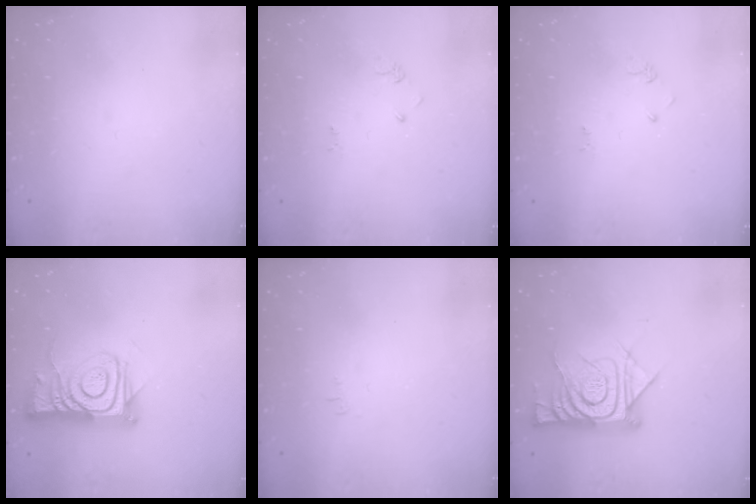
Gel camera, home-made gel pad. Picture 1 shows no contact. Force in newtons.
{"total": 2.6, "press": 2.6, "slide": 0.4}
{"total": 2.6, "press": 2.6, "slide": 0.4}
{"total": 11.6, "press": 11.5, "slide": 1.0}
{"total": 3.3, "press": 3.3, "slide": 0.5}
{"total": 14.5, "press": 14.4, "slide": 1.4}